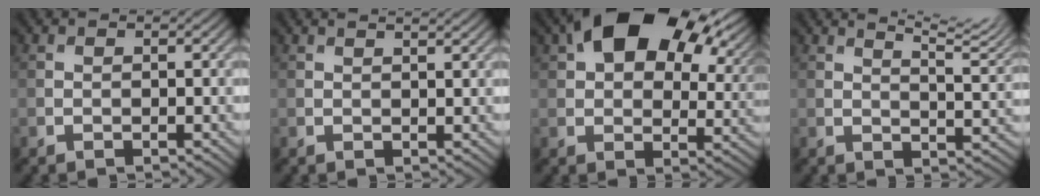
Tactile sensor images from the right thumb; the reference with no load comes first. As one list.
[{"total": 1.8, "force": [1.6, 0.3, 0.7], "torque": [-0.008, -0.002, 0.028]}, {"total": 16.5, "force": [7.8, 9.8, 10.8], "torque": [-0.180, 0.015, 0.140]}, {"total": 8.6, "force": [6.1, 1.8, 5.8], "torque": [-0.073, 0.013, 0.081]}]